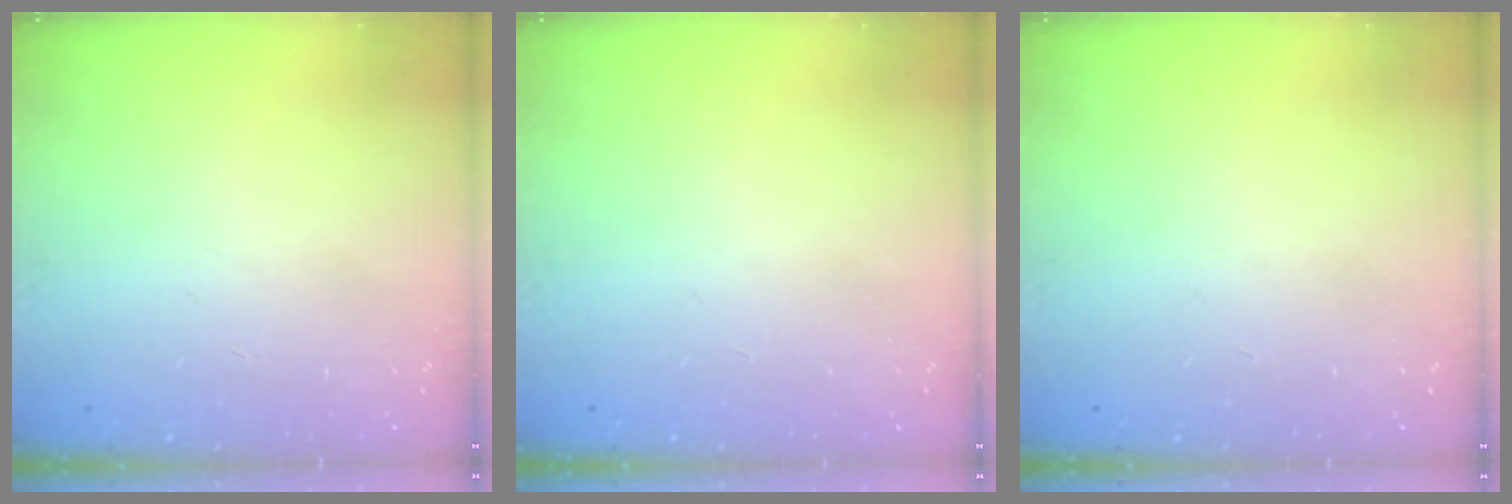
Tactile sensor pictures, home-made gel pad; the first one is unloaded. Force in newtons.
{"total": 0.0}
{"total": 0.0}